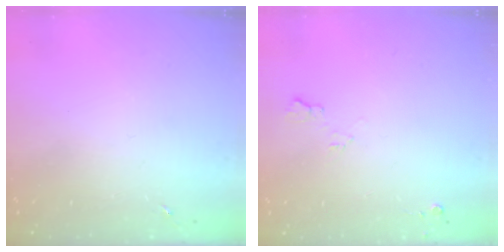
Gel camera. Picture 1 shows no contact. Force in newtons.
{"total": 6.0, "press": 6.0, "slide": 1.0}